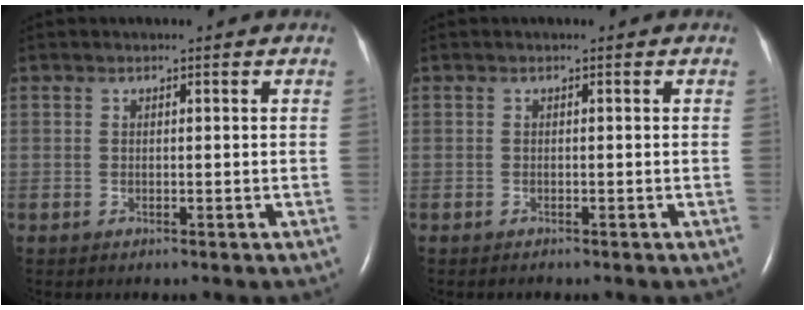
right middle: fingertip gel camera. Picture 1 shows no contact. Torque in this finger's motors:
{"motor_torque": [-0.32, 0.04, -0.06, 0.00]}